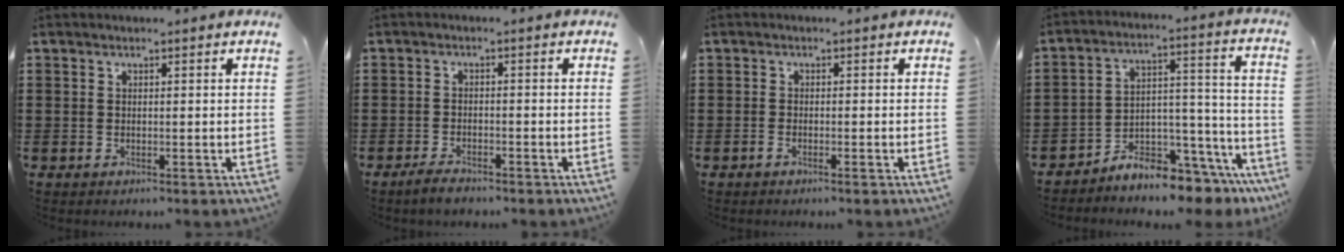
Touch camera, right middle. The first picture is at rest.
{"total": 2.2, "force": [-2.0, 0.5, 1.0], "torque": [-0.027, 0.001, -0.040]}
{"total": 0.8, "force": [-0.6, 0.0, 0.6], "torque": [-0.011, -0.003, -0.012]}
{"total": 6.7, "force": [-6.5, 1.0, 1.0], "torque": [-0.011, 0.008, -0.125]}